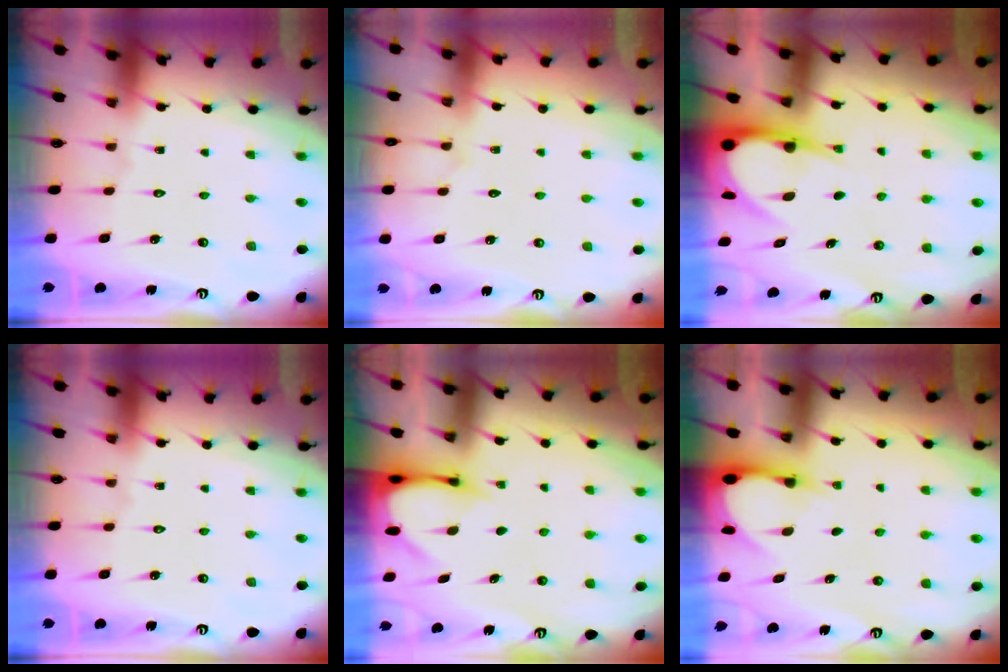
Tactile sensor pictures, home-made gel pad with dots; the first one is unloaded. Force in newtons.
{"total": 2.9, "press": 2.9, "slide": 0.4}
{"total": 7.4, "press": 7.4, "slide": 0.8}
{"total": 0.0}
{"total": 3.4, "press": 3.4, "slide": 0.3}
{"total": 3.1, "press": 3.1, "slide": 0.3}